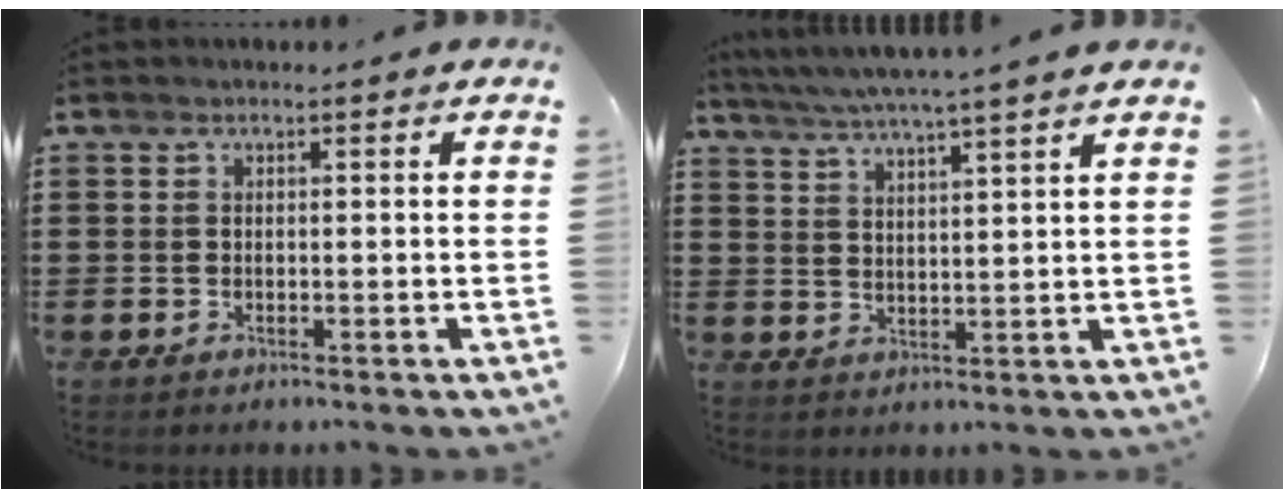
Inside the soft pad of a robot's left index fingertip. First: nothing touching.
{"total": 4.3, "force": [3.8, -0.9, 1.7], "torque": [-0.046, -0.021, 0.064]}